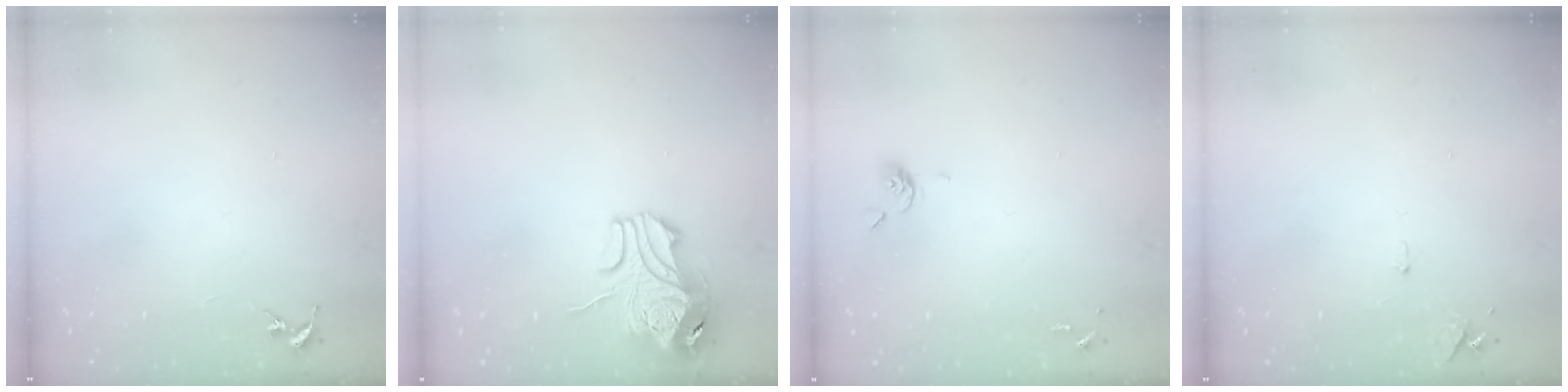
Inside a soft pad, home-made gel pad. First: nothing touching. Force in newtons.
{"total": 10.5, "press": 10.4, "slide": 1.5}
{"total": 4.6, "press": 4.5, "slide": 0.5}
{"total": 5.6, "press": 5.5, "slide": 0.8}